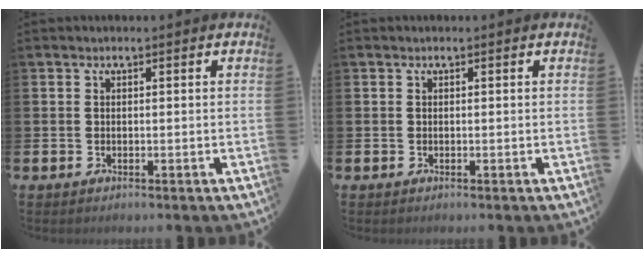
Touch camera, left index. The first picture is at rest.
{"total": 0.0}